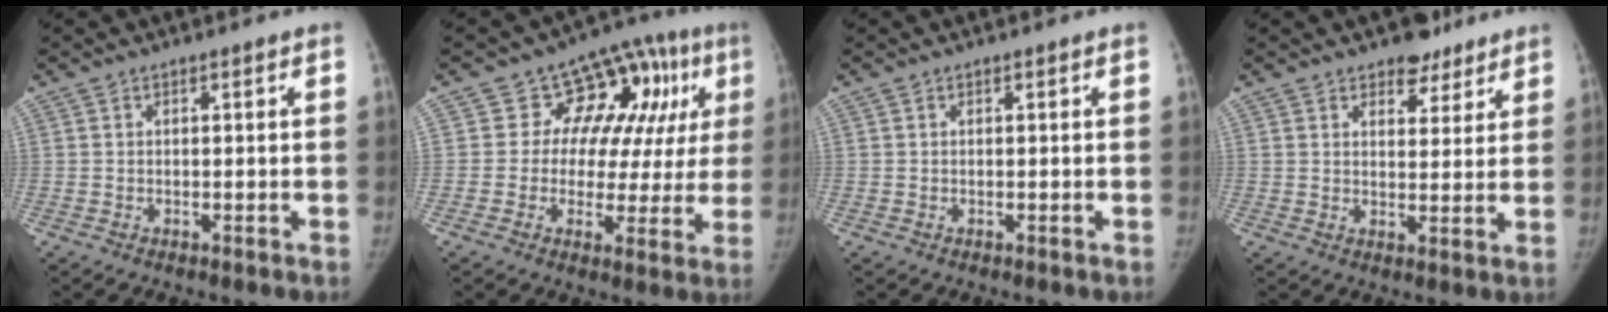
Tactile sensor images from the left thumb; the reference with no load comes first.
{"total": 13.7, "force": [4.3, 10.0, 8.4], "torque": [-0.044, 0.014, 0.052]}
{"total": 0.0}
{"total": 5.8, "force": [4.3, 3.3, 1.9], "torque": [0.006, -0.025, 0.063]}